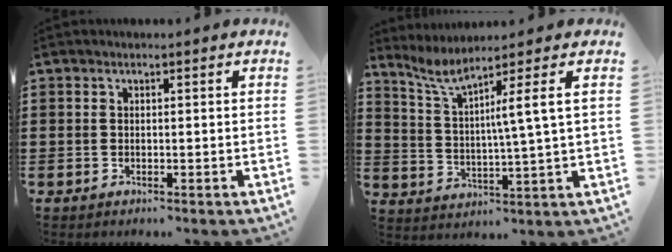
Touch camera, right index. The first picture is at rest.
{"total": 5.9, "force": [2.5, -1.0, 5.3], "torque": [-0.123, -0.020, 0.030]}